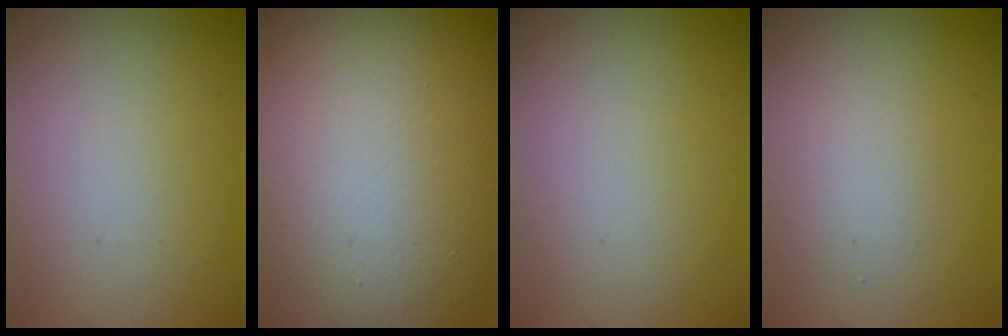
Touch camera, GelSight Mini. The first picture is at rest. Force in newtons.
{"total": 20.7, "press": 20.7, "slide": 1.2}
{"total": 0.0}
{"total": 1.7, "press": 1.7, "slide": 0.2}